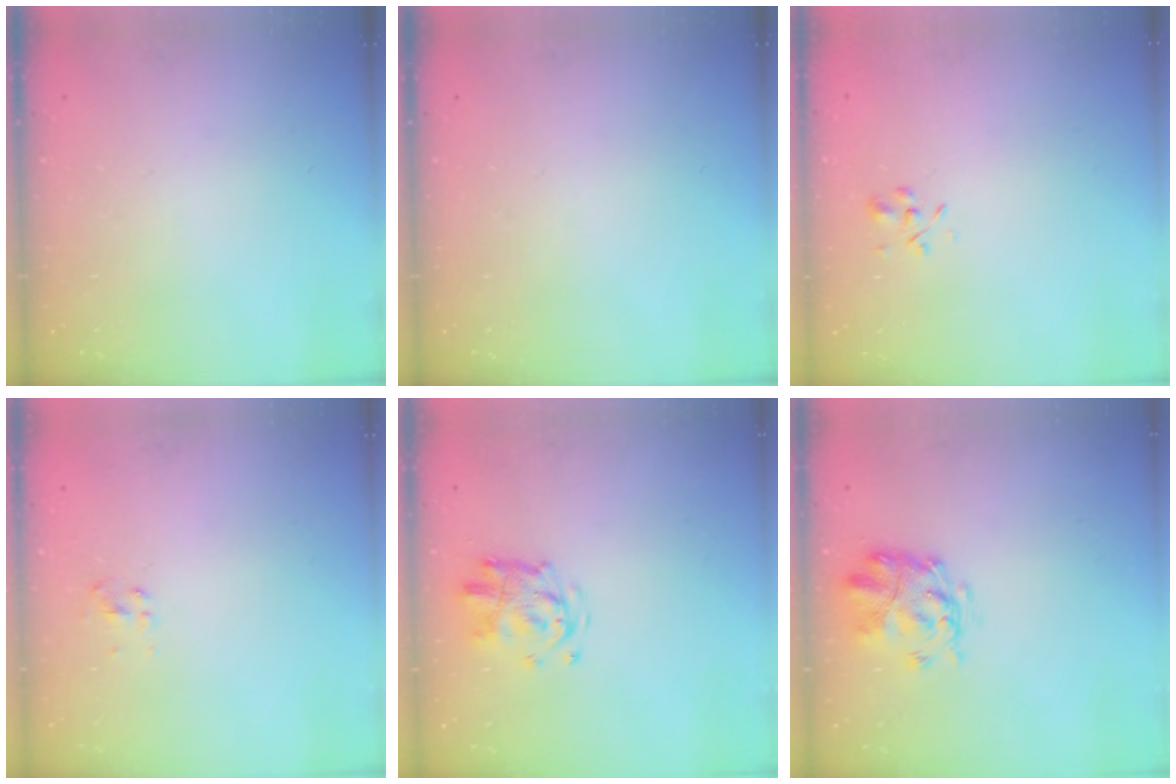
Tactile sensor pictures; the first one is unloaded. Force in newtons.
{"total": 0.0}
{"total": 2.6, "press": 2.4, "slide": 1.0}
{"total": 2.6, "press": 2.4, "slide": 0.9}
{"total": 3.8, "press": 3.8, "slide": 0.4}
{"total": 3.8, "press": 3.4, "slide": 1.6}